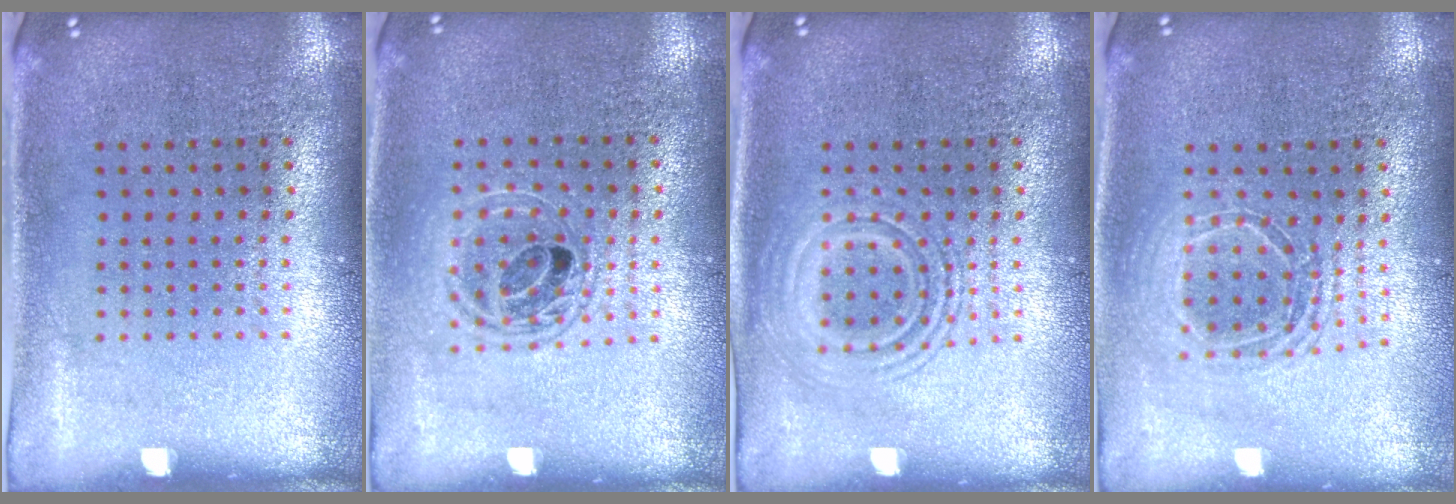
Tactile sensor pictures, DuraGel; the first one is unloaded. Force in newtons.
{"total": 1.4, "press": 1.3, "slide": 0.7}
{"total": 2.8, "press": 2.7, "slide": 0.5}
{"total": 1.7, "press": 1.4, "slide": 0.9}